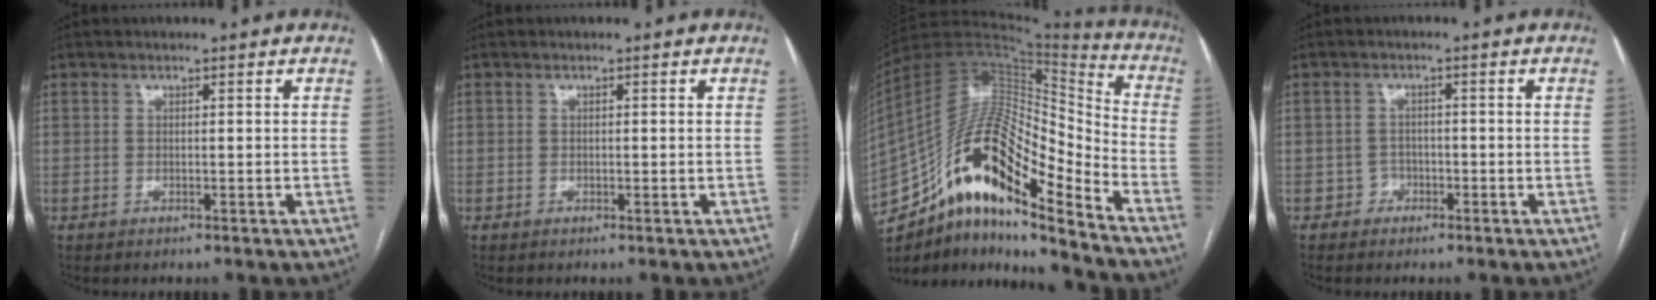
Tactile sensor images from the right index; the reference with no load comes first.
{"total": 0.0}
{"total": 22.5, "force": [-13.2, 5.4, 17.5], "torque": [-0.331, 0.024, -0.225]}
{"total": 1.7, "force": [-1.0, 1.4, -0.1], "torque": [0.007, 0.008, -0.020]}